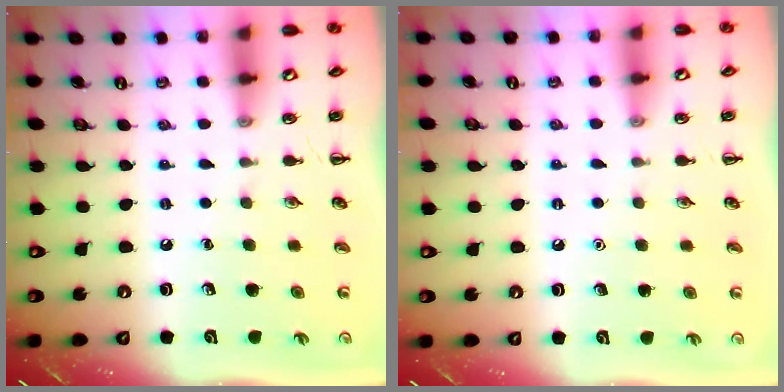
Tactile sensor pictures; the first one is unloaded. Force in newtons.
{"total": 1.6, "press": 1.5, "slide": 0.1}